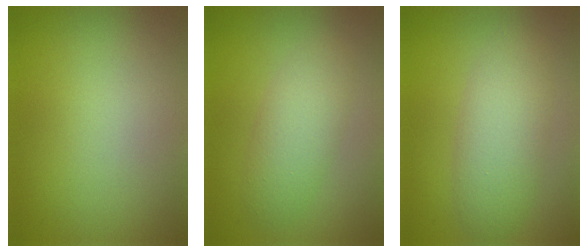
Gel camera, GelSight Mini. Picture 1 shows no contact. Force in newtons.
{"total": 3.4, "press": 3.4, "slide": 0.1}
{"total": 4.5, "press": 4.5, "slide": 0.2}